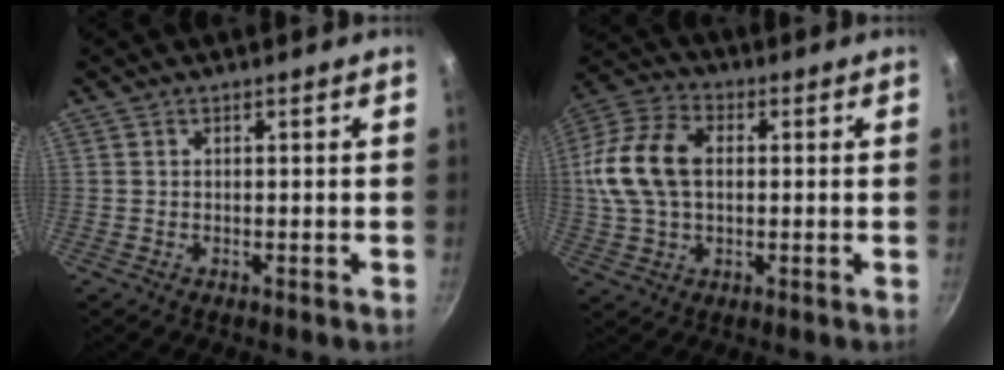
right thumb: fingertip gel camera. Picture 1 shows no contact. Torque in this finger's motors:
{"motor_torque": [0.04, 0.46, 0.49, -0.43, 0.31]}